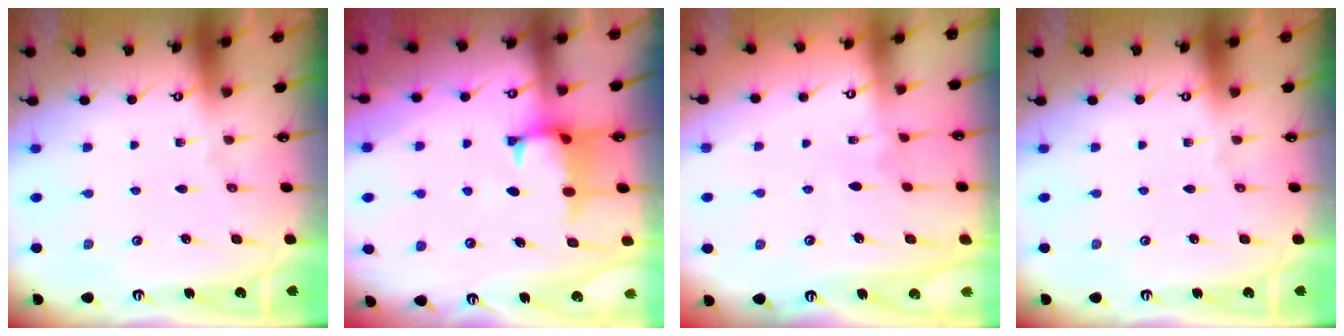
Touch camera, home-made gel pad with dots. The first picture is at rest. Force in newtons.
{"total": 1.3, "press": 1.0, "slide": 0.8}
{"total": 2.4, "press": 2.3, "slide": 0.6}
{"total": 0.0}